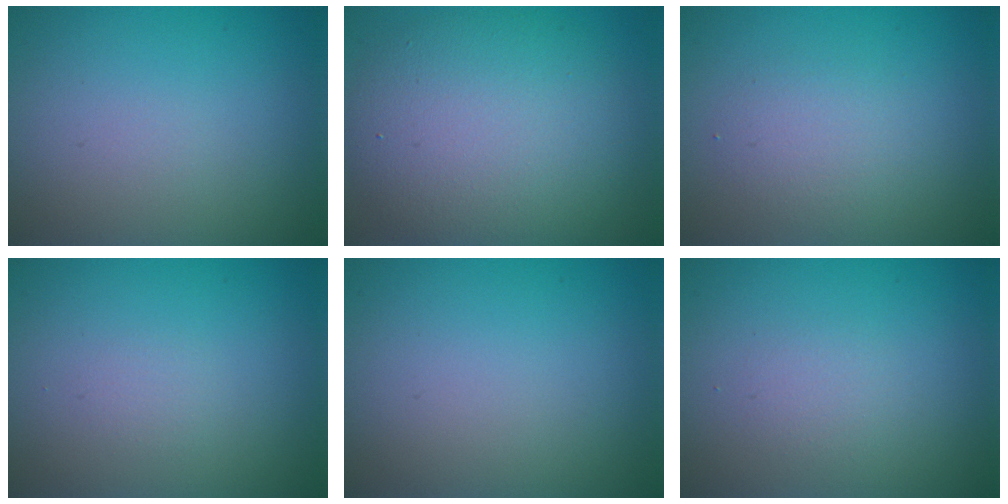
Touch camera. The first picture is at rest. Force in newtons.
{"total": 8.5, "press": 8.4, "slide": 0.4}
{"total": 2.2, "press": 2.2, "slide": 0.1}
{"total": 0.6, "press": 0.6, "slide": 0.0}
{"total": 0.0}
{"total": 1.2, "press": 1.2, "slide": 0.1}